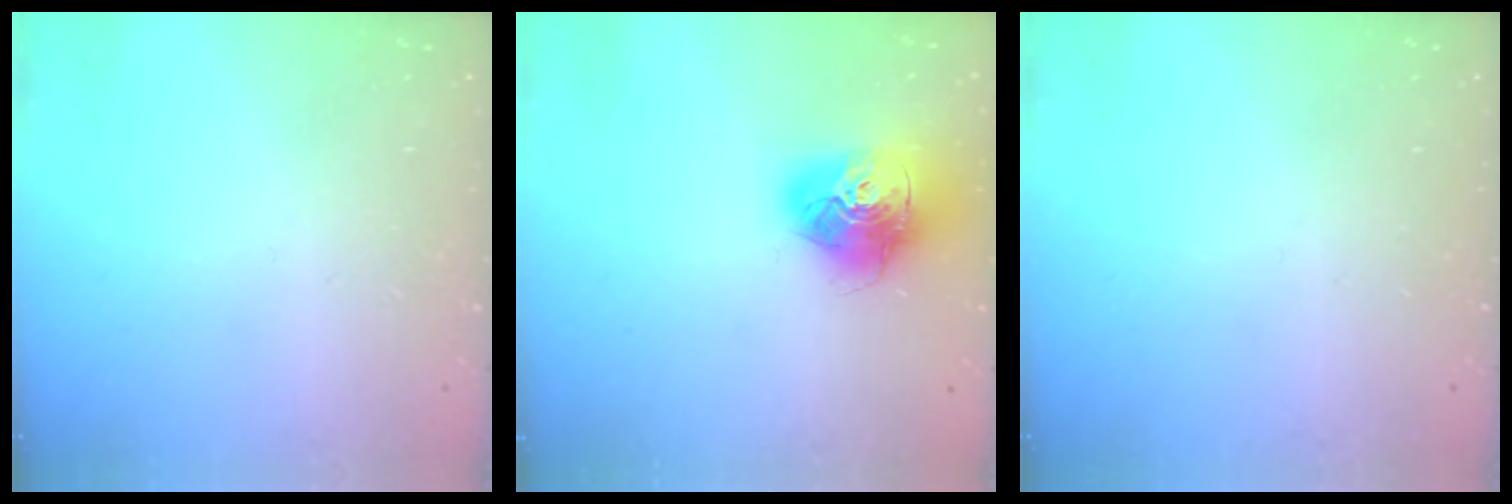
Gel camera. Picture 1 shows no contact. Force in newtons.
{"total": 16.4, "press": 16.4, "slide": 1.7}
{"total": 0.0}